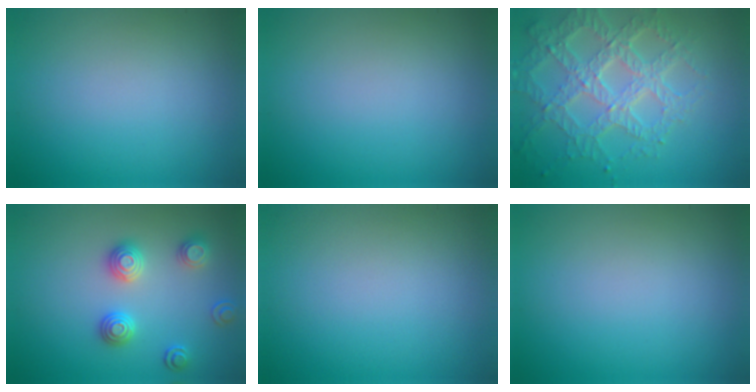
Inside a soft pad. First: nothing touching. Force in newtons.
{"total": 0.0}
{"total": 7.0, "press": 5.0, "slide": 4.9}
{"total": 3.0, "press": 2.9, "slide": 0.6}
{"total": 0.0}
{"total": 0.0}